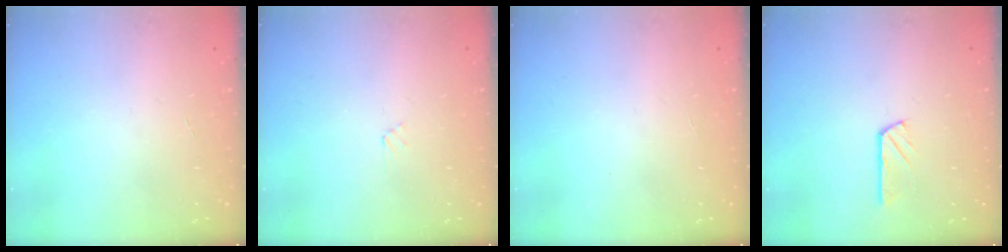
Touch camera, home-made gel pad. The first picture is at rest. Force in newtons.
{"total": 2.4, "press": 2.3, "slide": 0.4}
{"total": 0.0}
{"total": 2.9, "press": 2.9, "slide": 0.1}